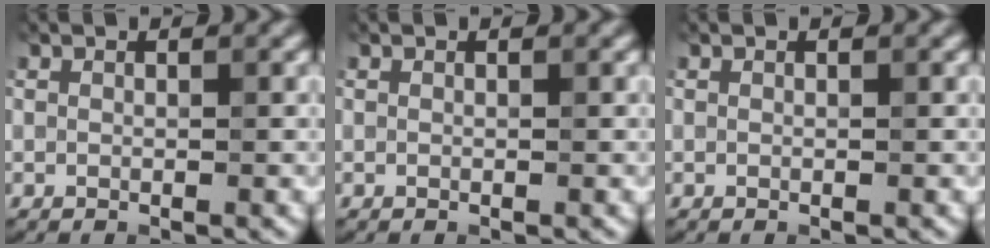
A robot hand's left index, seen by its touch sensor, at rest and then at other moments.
{"total": 0.0}
{"total": 0.0}